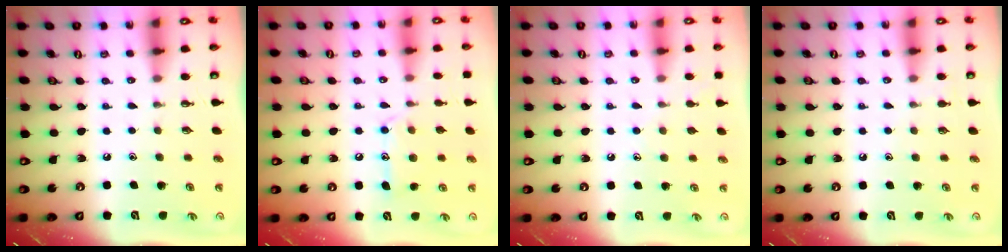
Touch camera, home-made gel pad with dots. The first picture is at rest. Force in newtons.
{"total": 12.5, "press": 12.5, "slide": 0.8}
{"total": 7.2, "press": 7.2, "slide": 0.6}
{"total": 4.0, "press": 4.0, "slide": 0.5}